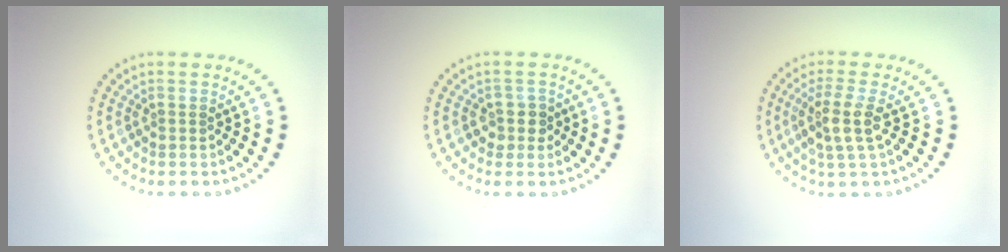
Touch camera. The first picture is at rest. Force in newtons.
{"total": 1.8, "press": 1.4, "slide": 1.1}
{"total": 3.0, "press": 2.3, "slide": 1.9}